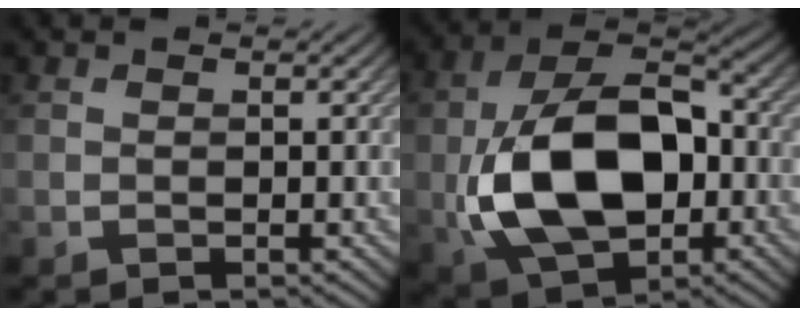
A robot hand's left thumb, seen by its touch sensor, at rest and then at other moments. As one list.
[{"total": 15.1, "force": [-2.5, 9.5, 11.5], "torque": [-0.233, -0.015, -0.048]}]